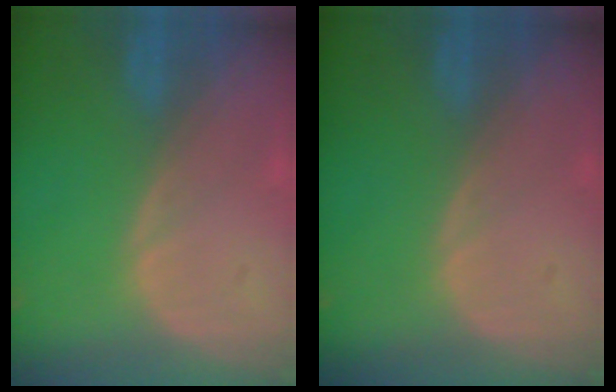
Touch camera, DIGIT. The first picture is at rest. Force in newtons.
{"total": 0.0}